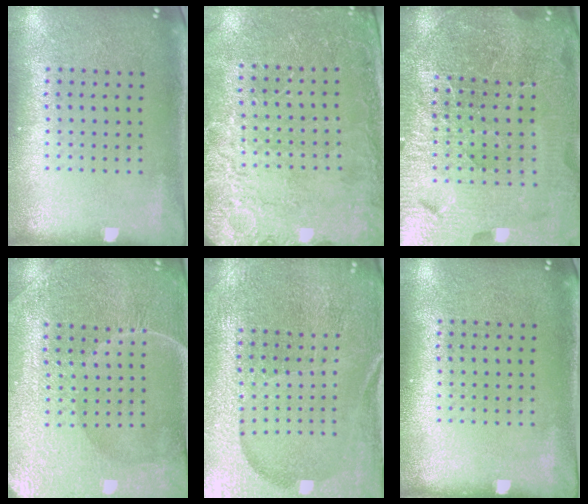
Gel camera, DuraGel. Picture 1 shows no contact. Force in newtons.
{"total": 2.6, "press": 2.6, "slide": 0.3}
{"total": 6.2, "press": 5.5, "slide": 2.8}
{"total": 4.4, "press": 4.3, "slide": 1.1}
{"total": 4.2, "press": 4.1, "slide": 1.1}
{"total": 0.0}